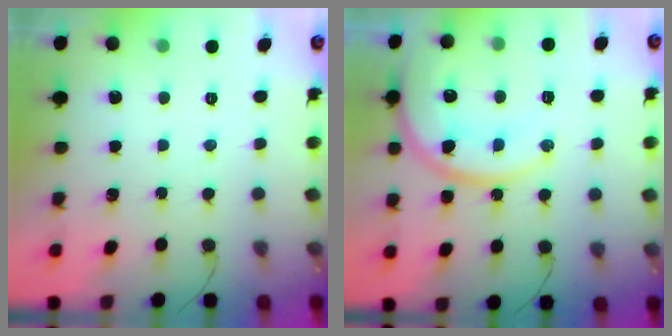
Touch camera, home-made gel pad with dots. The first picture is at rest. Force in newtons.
{"total": 15.6, "press": 15.5, "slide": 1.7}